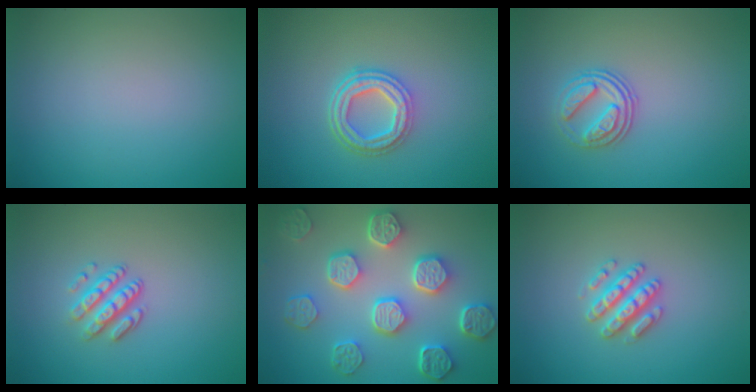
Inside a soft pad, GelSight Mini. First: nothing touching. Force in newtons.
{"total": 4.3, "press": 3.3, "slide": 2.7}
{"total": 3.0, "press": 2.5, "slide": 1.6}
{"total": 2.9, "press": 2.3, "slide": 1.8}
{"total": 7.8, "press": 6.0, "slide": 5.0}
{"total": 2.9, "press": 2.8, "slide": 0.5}